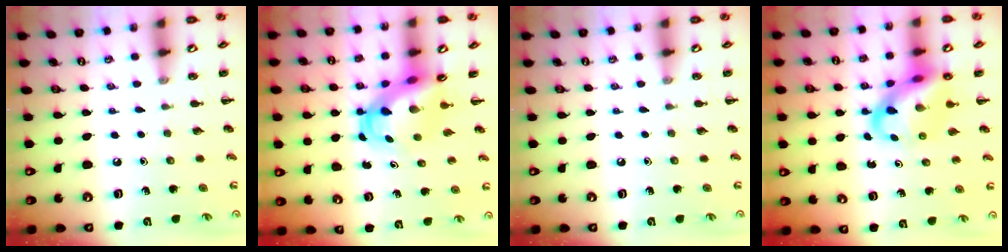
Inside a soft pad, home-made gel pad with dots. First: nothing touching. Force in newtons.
{"total": 5.1, "press": 4.9, "slide": 1.4}
{"total": 0.0}
{"total": 11.7, "press": 11.3, "slide": 3.2}